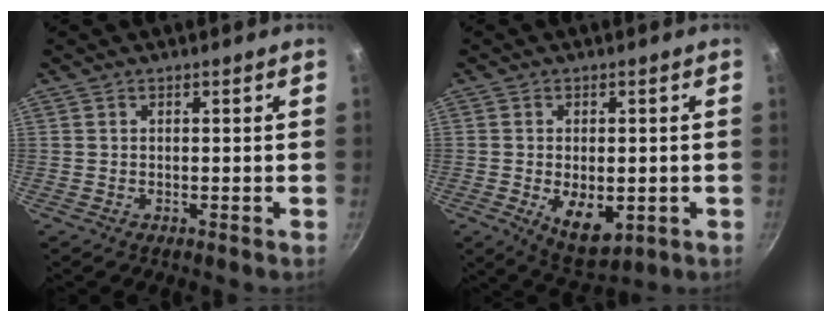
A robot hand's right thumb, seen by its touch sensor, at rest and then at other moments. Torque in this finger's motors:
{"motor_torque": [-0.22, 0.53, -0.03, 0.02, 0.05]}